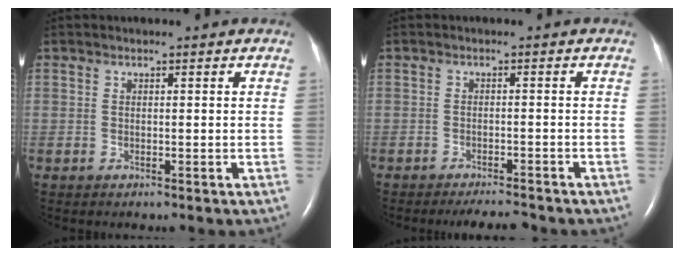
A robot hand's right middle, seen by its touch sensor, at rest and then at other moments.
{"total": 5.3, "force": [-5.0, 0.3, 1.7], "torque": [-0.025, -0.012, -0.077]}